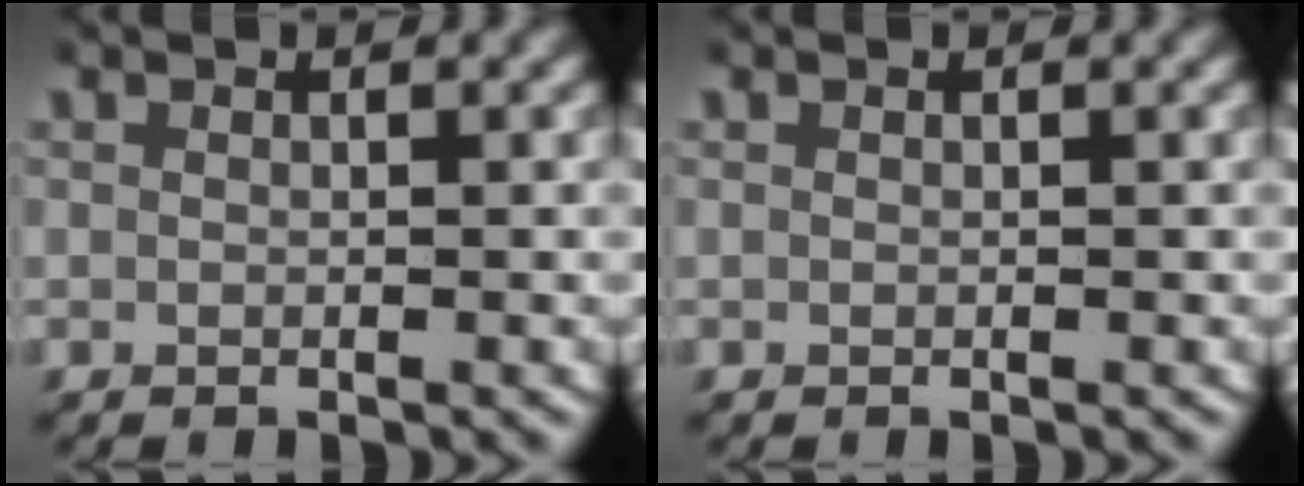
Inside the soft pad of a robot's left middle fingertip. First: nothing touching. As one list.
[{"total": 0.0}]